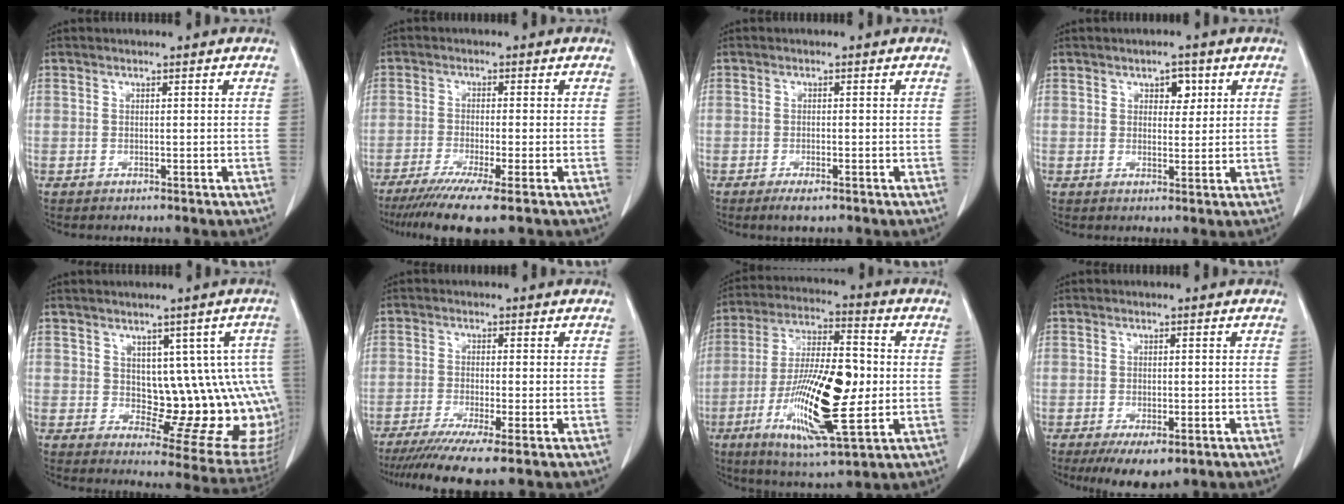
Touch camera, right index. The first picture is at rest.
{"total": 9.4, "force": [-6.3, 0.0, 7.0], "torque": [-0.116, -0.025, -0.100]}
{"total": 2.3, "force": [-1.5, 0.7, 1.7], "torque": [-0.031, -0.002, -0.020]}
{"total": 2.9, "force": [1.3, 1.7, 1.9], "torque": [-0.021, 0.003, 0.017]}
{"total": 13.7, "force": [1.2, 6.4, 12.1], "torque": [-0.114, 0.010, 0.029]}
{"total": 8.8, "force": [-6.5, -0.4, 6.0], "torque": [-0.094, -0.022, -0.104]}
{"total": 18.8, "force": [-3.2, 4.4, 18.0], "torque": [-0.345, -0.005, -0.053]}
{"total": 6.2, "force": [-3.9, 2.4, 4.3], "torque": [-0.061, -0.010, -0.056]}